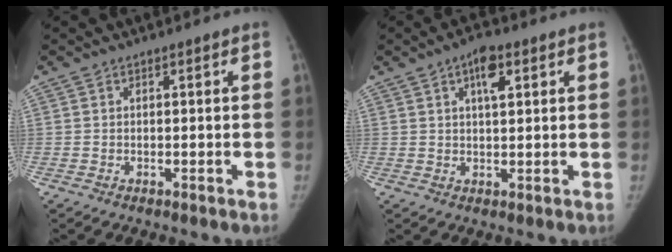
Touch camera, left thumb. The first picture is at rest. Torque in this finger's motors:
{"motor_torque": [0.51, 0.25, 0.77, -0.13, 0.15]}